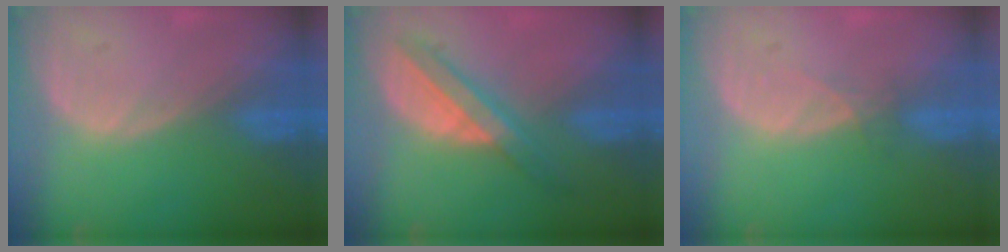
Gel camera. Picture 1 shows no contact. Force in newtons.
{"total": 5.7, "press": 5.6, "slide": 1.3}
{"total": 1.1, "press": 1.1, "slide": 0.2}